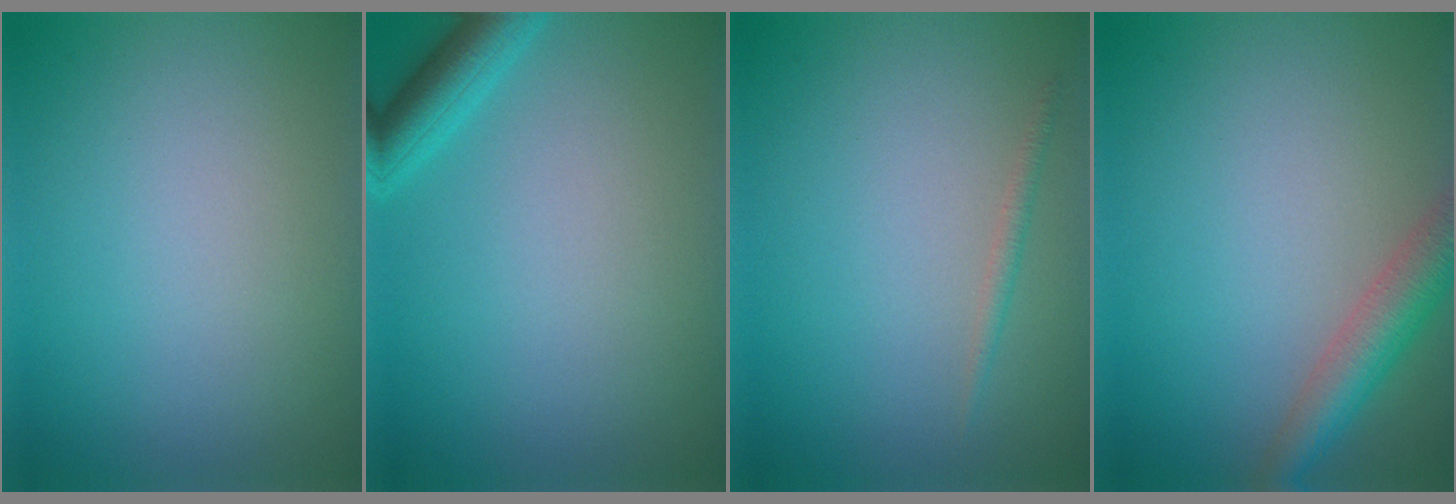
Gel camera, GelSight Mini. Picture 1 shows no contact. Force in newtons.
{"total": 2.9, "press": 2.9, "slide": 0.2}
{"total": 0.9, "press": 0.9, "slide": 0.1}
{"total": 4.0, "press": 4.0, "slide": 0.2}